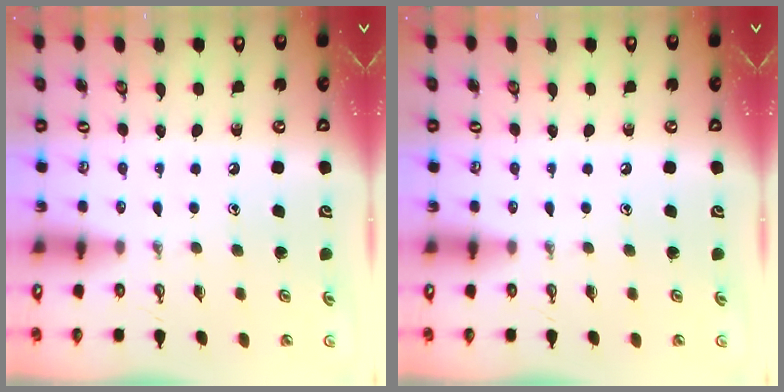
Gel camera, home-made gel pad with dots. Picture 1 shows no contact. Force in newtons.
{"total": 0.0}